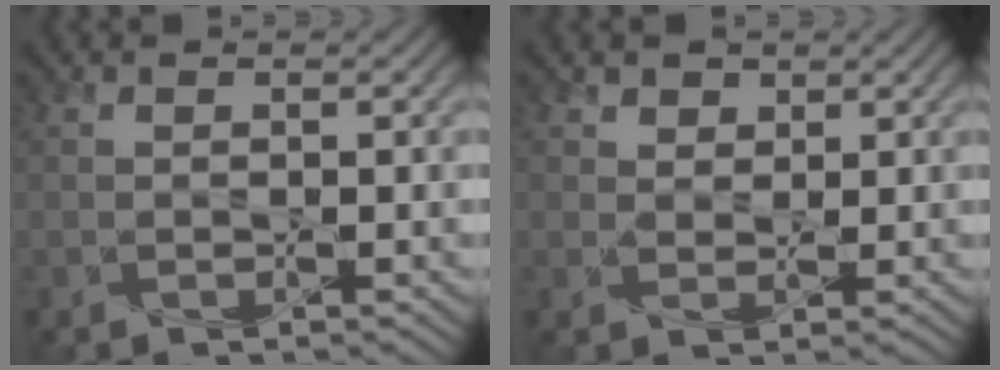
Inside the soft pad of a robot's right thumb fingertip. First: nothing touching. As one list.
[{"total": 1.9, "force": [1.3, 1.4, 0.0], "torque": [-0.001, -0.002, 0.014]}]